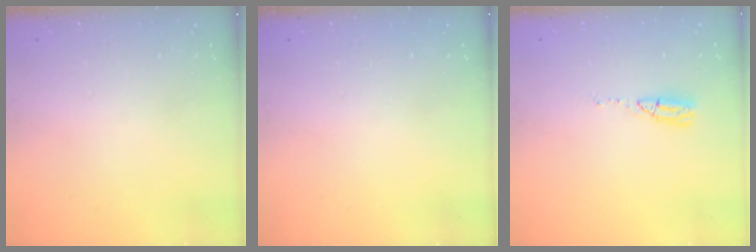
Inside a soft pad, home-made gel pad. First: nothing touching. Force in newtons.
{"total": 0.0}
{"total": 5.6, "press": 5.1, "slide": 2.3}